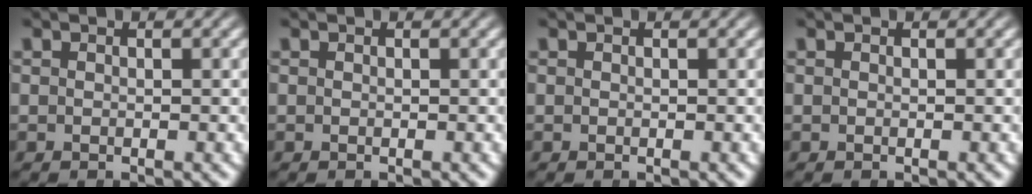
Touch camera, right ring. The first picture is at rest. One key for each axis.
{"total": 0.0}
{"total": 0.0}
{"total": 0.0}